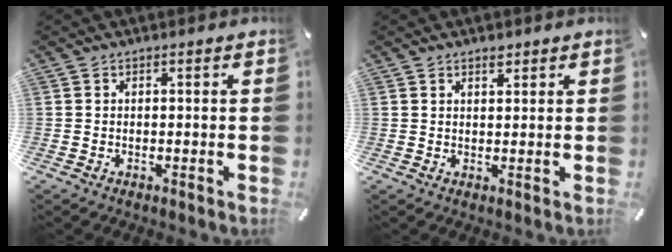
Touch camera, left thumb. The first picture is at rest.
{"total": 1.9, "force": [1.4, 1.0, 0.8], "torque": [-0.008, -0.004, 0.025]}